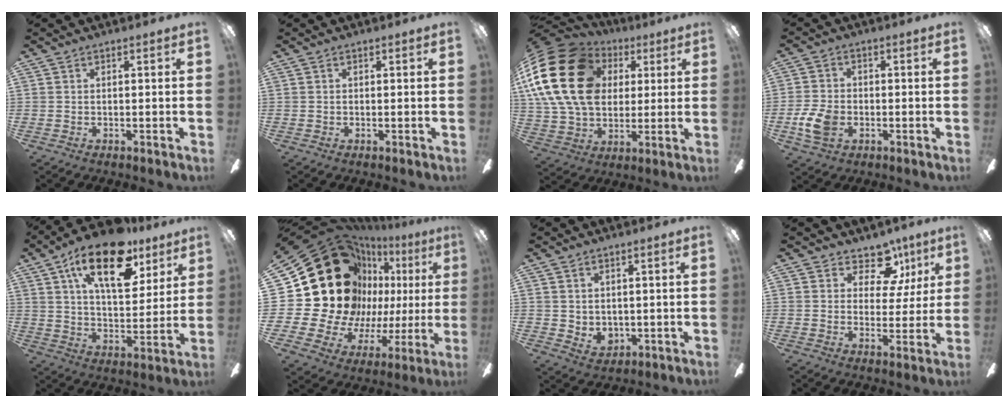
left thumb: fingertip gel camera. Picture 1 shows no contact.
{"total": 0.0}
{"total": 25.0, "force": [6.0, 19.1, 15.1], "torque": [-0.311, -0.008, 0.110]}
{"total": 8.5, "force": [-2.6, 6.0, 5.4], "torque": [-0.114, 0.007, -0.047]}
{"total": 20.9, "force": [11.9, 9.8, 14.0], "torque": [-0.227, -0.047, 0.202]}
{"total": 33.3, "force": [9.2, 25.2, 19.8], "torque": [-0.374, -0.084, 0.232]}
{"total": 3.6, "force": [1.1, 3.2, 1.4], "torque": [-0.014, -0.005, 0.022]}
{"total": 10.1, "force": [6.3, 6.5, 4.3], "torque": [-0.066, -0.033, 0.117]}